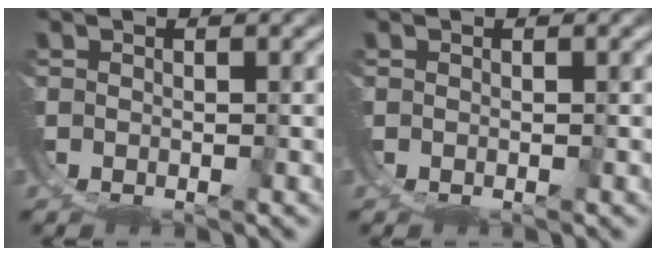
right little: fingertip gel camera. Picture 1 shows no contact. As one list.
[{"total": 0.0}]